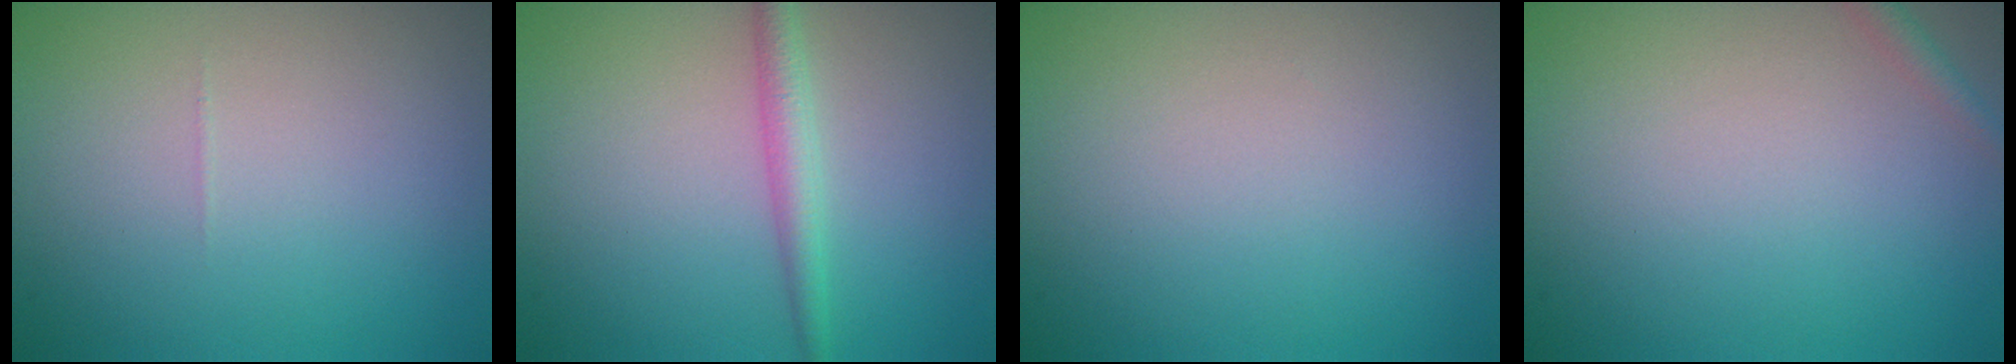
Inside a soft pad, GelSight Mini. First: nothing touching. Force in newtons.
{"total": 2.2, "press": 2.2, "slide": 0.1}
{"total": 0.0}
{"total": 1.2, "press": 1.2, "slide": 0.1}